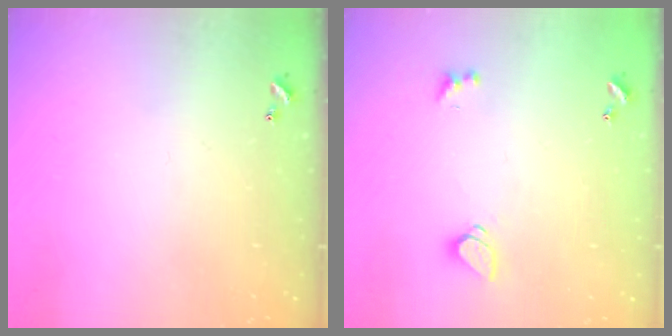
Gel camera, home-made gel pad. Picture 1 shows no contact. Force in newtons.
{"total": 1.3, "press": 1.2, "slide": 0.4}